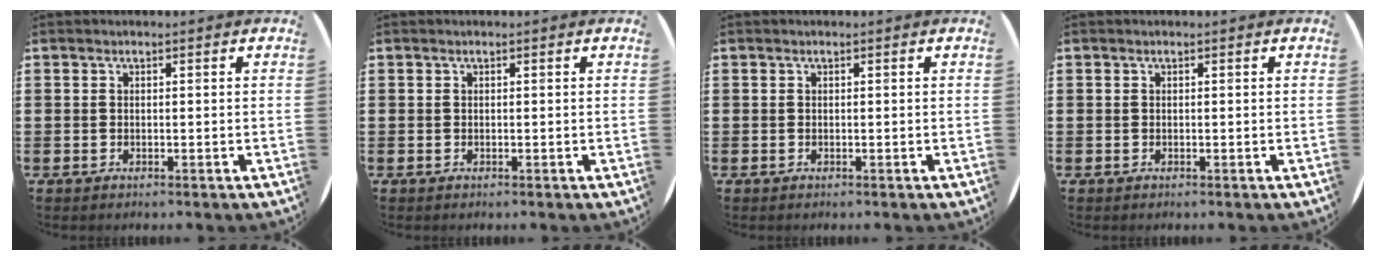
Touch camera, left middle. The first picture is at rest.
{"total": 0.0}
{"total": 0.0}
{"total": 0.0}